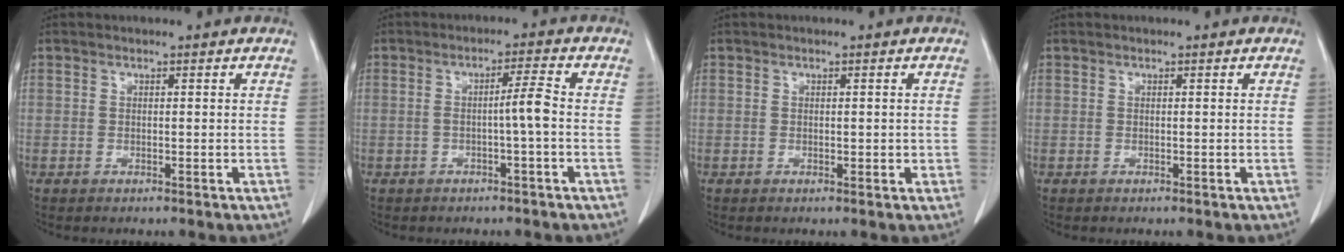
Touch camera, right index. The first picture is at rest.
{"total": 3.4, "force": [-0.6, -0.4, 3.3], "torque": [-0.055, 0.005, -0.010]}
{"total": 1.4, "force": [0.0, 0.9, 1.0], "torque": [-0.013, 0.001, 0.003]}
{"total": 0.0}